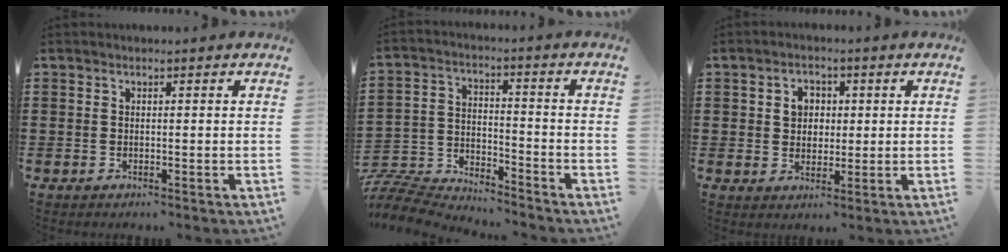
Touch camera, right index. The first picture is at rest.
{"total": 7.4, "force": [-7.3, 0.8, 0.4], "torque": [-0.028, 0.004, -0.152]}
{"total": 3.5, "force": [0.6, 3.0, 1.8], "torque": [-0.047, 0.014, 0.005]}